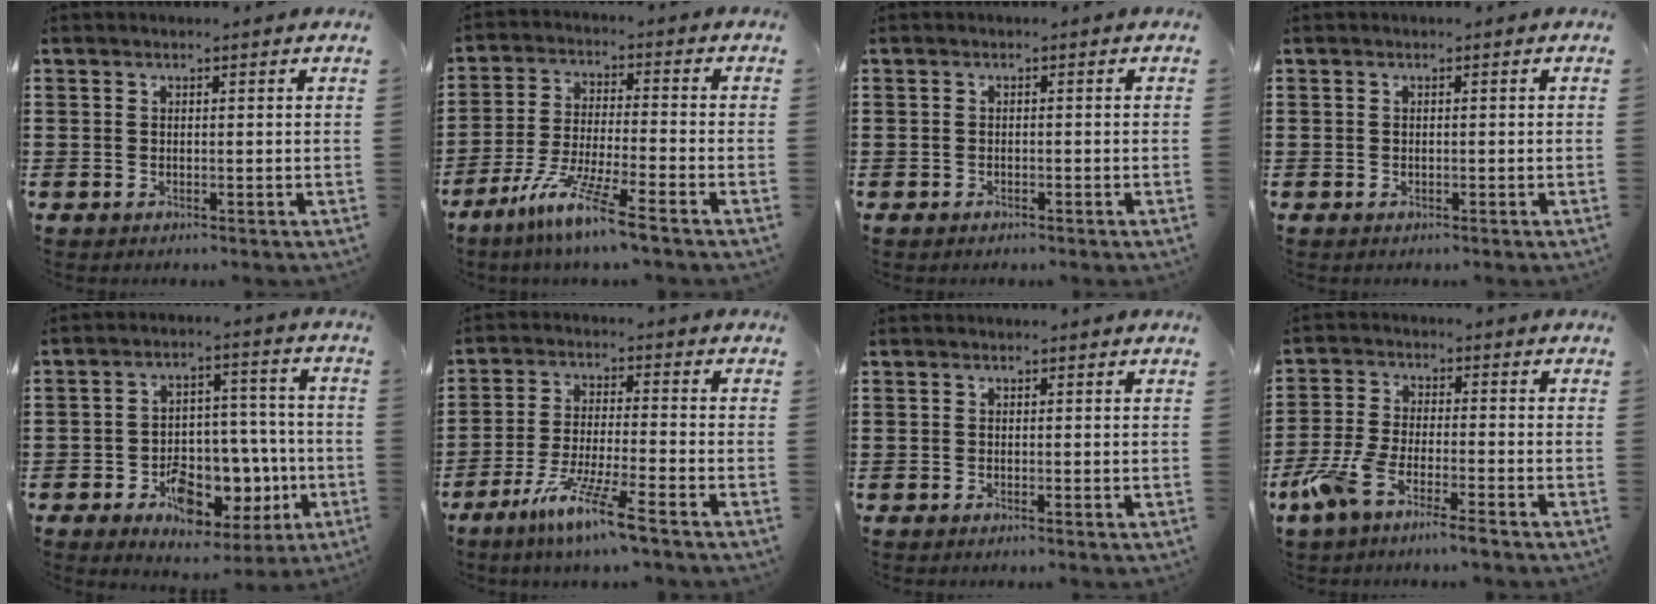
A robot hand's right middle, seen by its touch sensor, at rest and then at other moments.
{"total": 9.0, "force": [-7.0, -0.2, 5.6], "torque": [-0.121, -0.013, -0.140]}
{"total": 0.7, "force": [-0.7, 0.3, 0.1], "torque": [-0.004, 0.001, -0.015]}
{"total": 0.0}
{"total": 8.3, "force": [-3.4, 5.9, 4.6], "torque": [-0.064, 0.022, -0.055]}
{"total": 8.6, "force": [-6.5, -0.1, 5.7], "torque": [-0.115, -0.011, -0.125]}
{"total": 0.0}
{"total": 6.3, "force": [-4.7, 0.7, 4.2], "torque": [-0.110, -0.016, -0.094]}